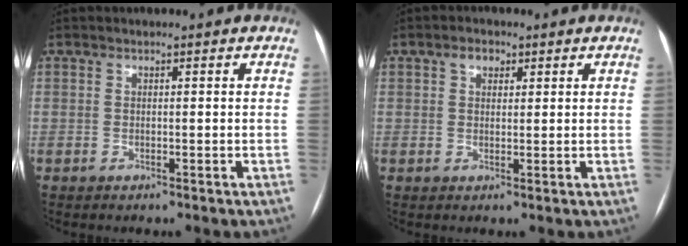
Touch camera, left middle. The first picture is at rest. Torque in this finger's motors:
{"motor_torque": [0.21, -0.19, -0.04, 0.00]}